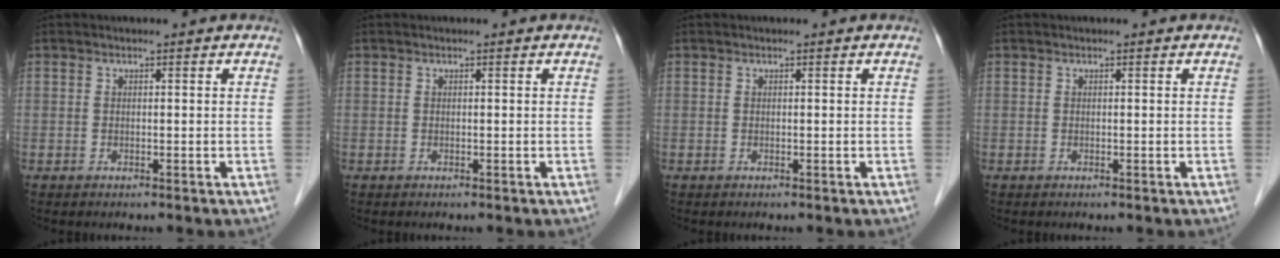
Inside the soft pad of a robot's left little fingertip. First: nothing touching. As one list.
[{"total": 0.0}, {"total": 0.0}, {"total": 0.0}]